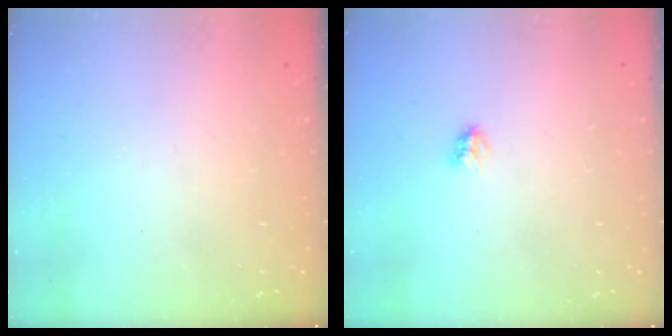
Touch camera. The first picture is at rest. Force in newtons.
{"total": 2.8, "press": 2.8, "slide": 0.4}